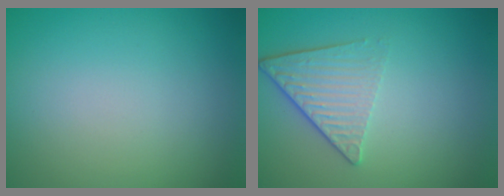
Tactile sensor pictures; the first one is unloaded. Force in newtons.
{"total": 3.6, "press": 2.6, "slide": 2.4}